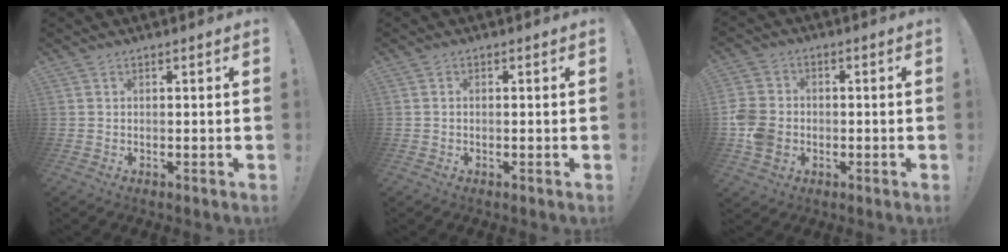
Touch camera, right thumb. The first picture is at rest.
{"total": 0.6, "force": [-0.4, 0.3, 0.3], "torque": [-0.007, 0.001, -0.006]}
{"total": 10.3, "force": [-2.5, 8.4, 5.5], "torque": [-0.119, 0.023, -0.041]}